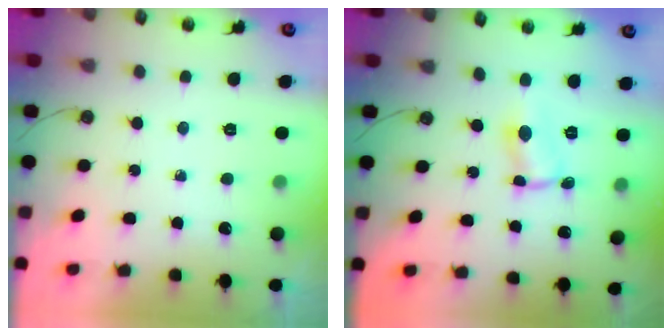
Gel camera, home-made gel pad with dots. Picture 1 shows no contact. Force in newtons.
{"total": 1.0, "press": 0.8, "slide": 0.5}